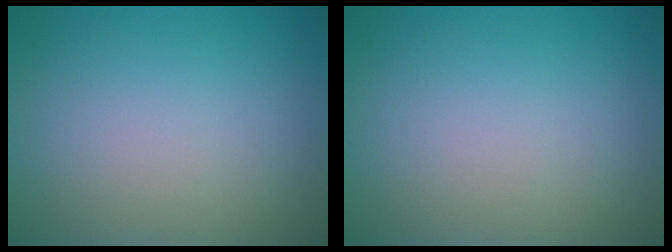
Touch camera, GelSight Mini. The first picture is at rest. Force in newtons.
{"total": 0.0}